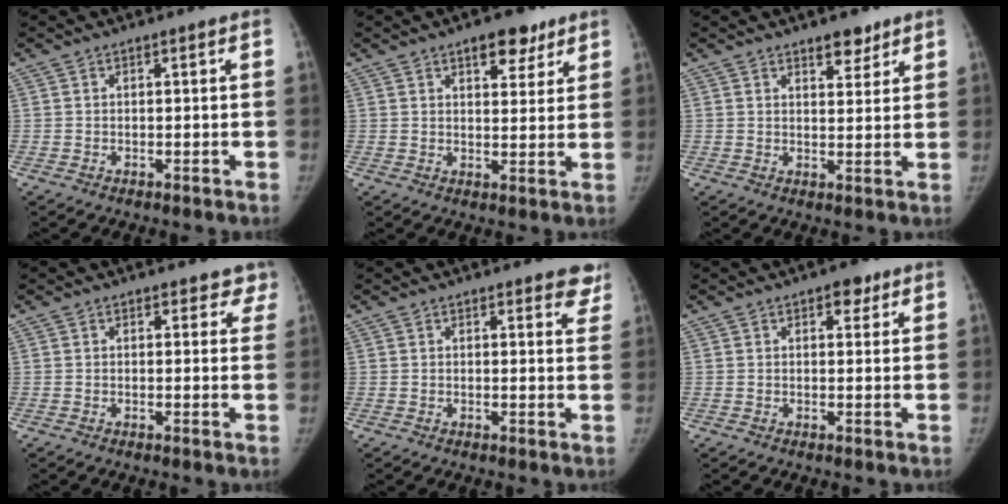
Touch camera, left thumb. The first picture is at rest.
{"total": 7.0, "force": [4.4, 3.5, 4.1], "torque": [-0.023, -0.019, 0.059]}
{"total": 4.3, "force": [3.2, 2.0, 2.1], "torque": [-0.005, -0.020, 0.049]}
{"total": 3.8, "force": [3.1, 2.0, 0.4], "torque": [0.040, -0.013, 0.016]}
{"total": 4.7, "force": [3.9, 1.9, 1.7], "torque": [0.016, -0.019, 0.031]}
{"total": 3.2, "force": [1.8, 1.8, 1.8], "torque": [-0.003, -0.005, 0.023]}